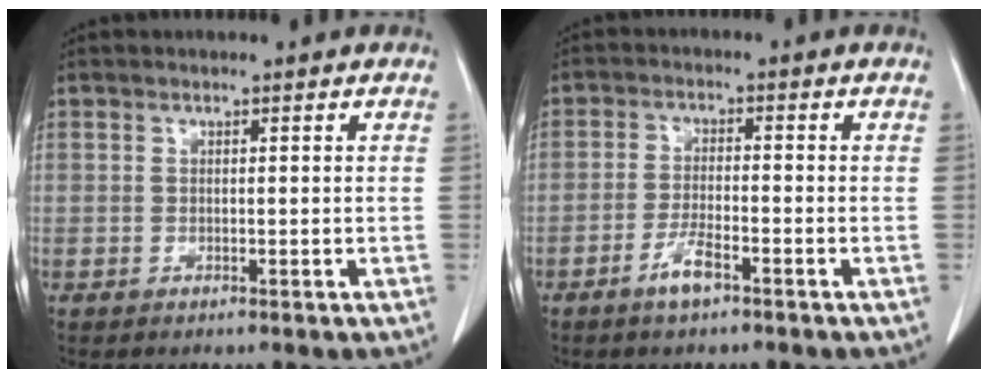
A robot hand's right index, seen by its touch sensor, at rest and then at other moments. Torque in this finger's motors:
{"motor_torque": [0.62, -0.33, 0.14, 0.02]}